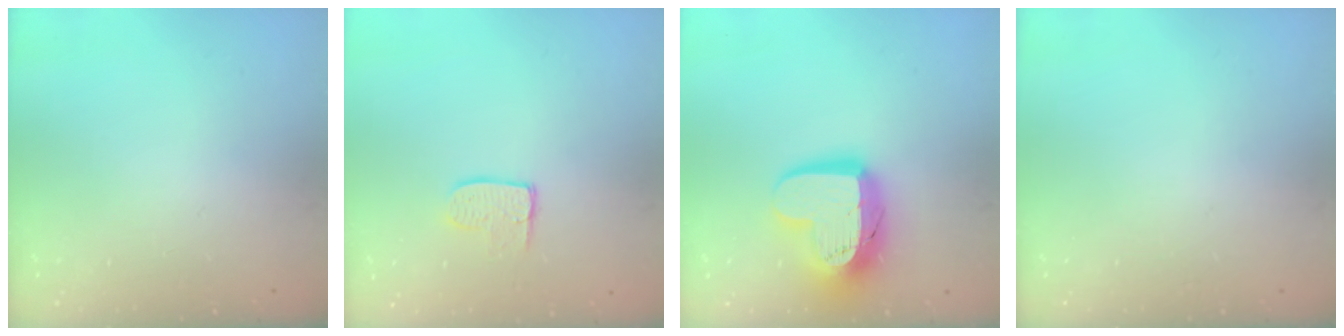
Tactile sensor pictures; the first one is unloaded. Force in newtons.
{"total": 6.2, "press": 6.2, "slide": 0.4}
{"total": 18.0, "press": 17.9, "slide": 1.2}
{"total": 0.0}